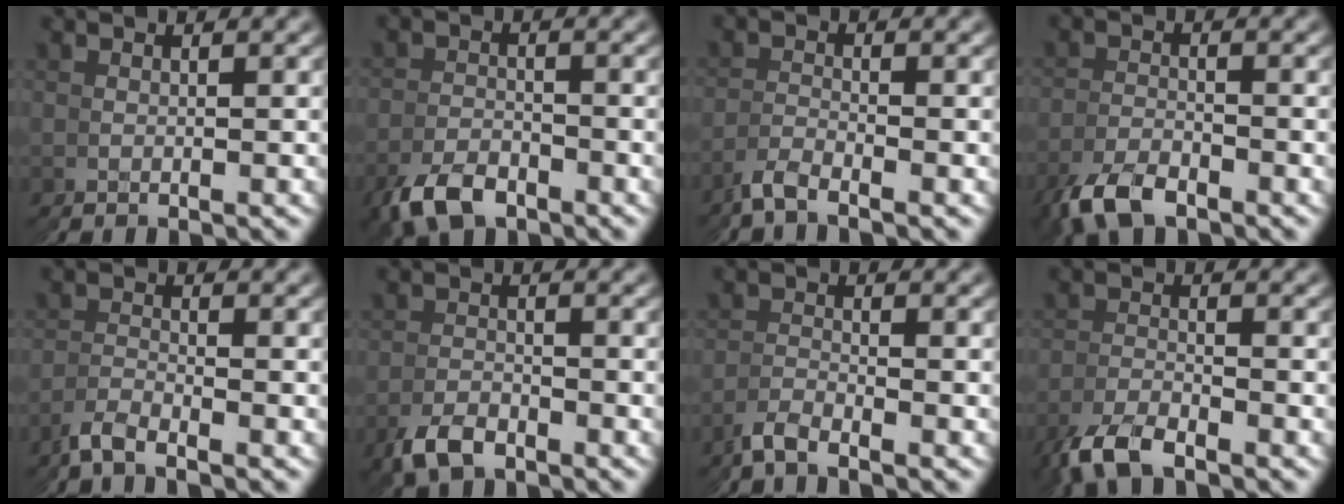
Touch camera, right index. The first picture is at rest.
{"total": 3.9, "force": [-3.7, 1.1, -0.3], "torque": [0.009, -0.002, -0.068]}
{"total": 3.3, "force": [-2.4, -1.3, -1.8], "torque": [0.027, 0.012, -0.053]}
{"total": 3.5, "force": [-3.4, 0.1, -0.5], "torque": [0.007, 0.008, -0.065]}
{"total": 3.2, "force": [-2.4, -1.3, -1.8], "torque": [0.025, 0.013, -0.053]}
{"total": 3.1, "force": [-2.7, 0.1, -1.4], "torque": [0.027, 0.009, -0.056]}
{"total": 3.4, "force": [-2.5, -1.3, -1.9], "torque": [0.030, 0.013, -0.056]}
{"total": 3.2, "force": [-3.2, 0.0, -0.2], "torque": [-0.011, 0.008, -0.063]}